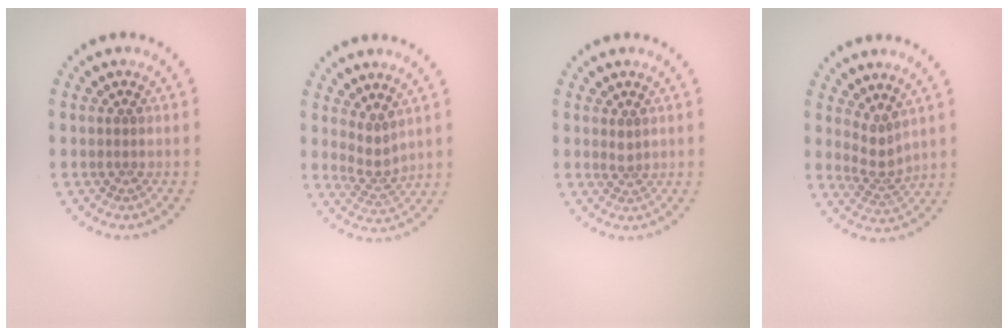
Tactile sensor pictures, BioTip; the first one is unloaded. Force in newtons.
{"total": 2.2, "press": 1.5, "slide": 1.6}
{"total": 1.0, "press": 0.7, "slide": 0.7}
{"total": 2.3, "press": 1.5, "slide": 1.7}